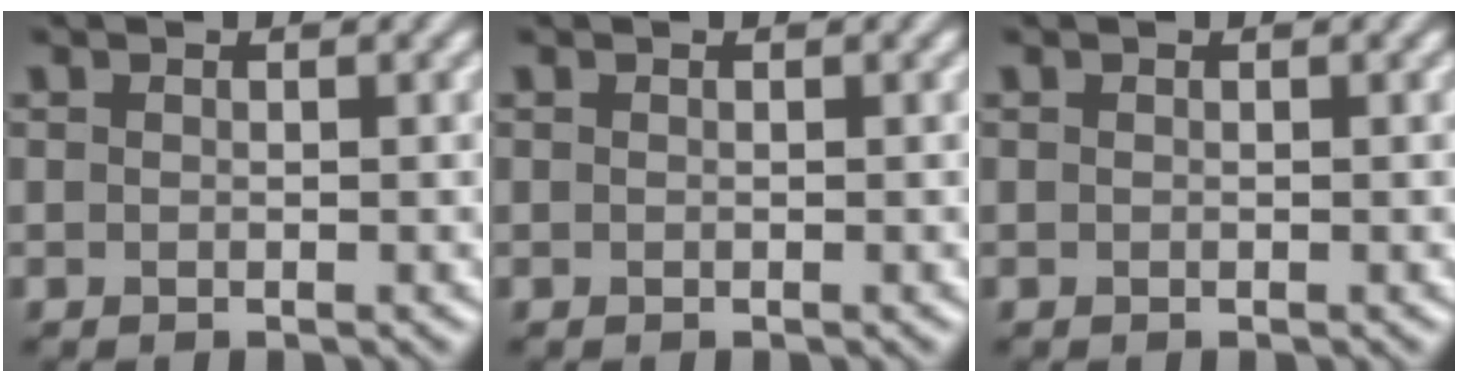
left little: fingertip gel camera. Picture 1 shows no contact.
{"total": 0.0}
{"total": 0.0}